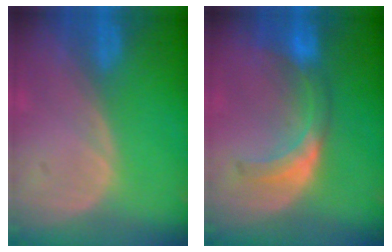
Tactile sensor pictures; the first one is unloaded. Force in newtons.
{"total": 5.9, "press": 5.9, "slide": 0.6}